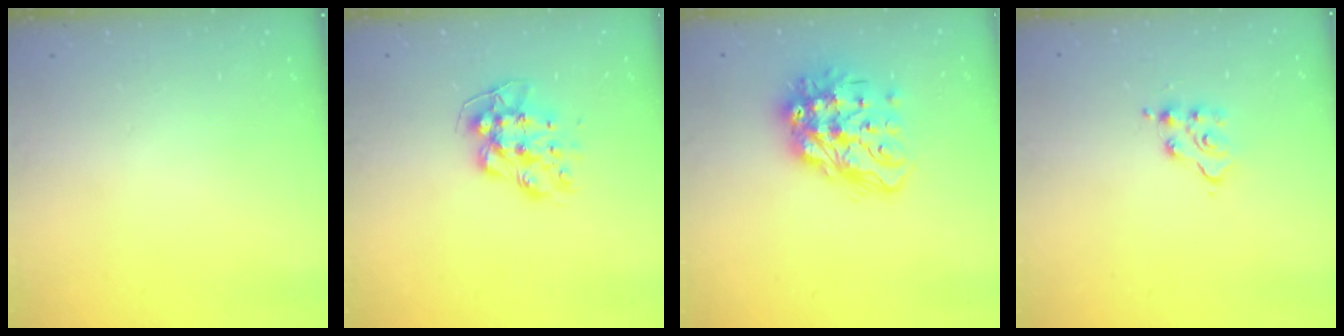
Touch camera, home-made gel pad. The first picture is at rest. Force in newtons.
{"total": 10.0, "press": 9.9, "slide": 0.7}
{"total": 16.2, "press": 16.1, "slide": 0.8}
{"total": 5.7, "press": 5.7, "slide": 0.2}